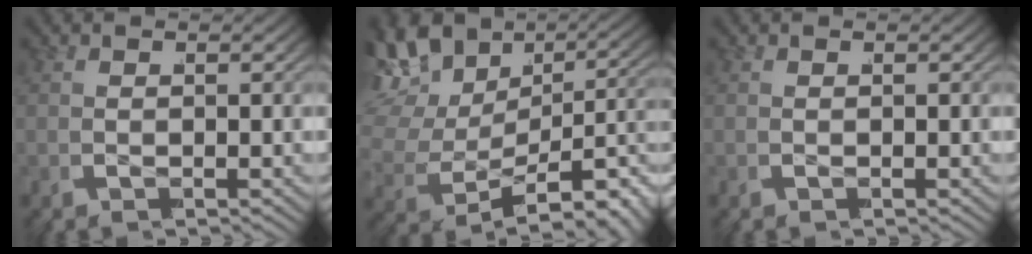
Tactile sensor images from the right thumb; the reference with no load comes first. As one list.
[{"total": 11.4, "force": [-0.6, 8.6, 7.3], "torque": [-0.147, -0.004, -0.012]}, {"total": 0.0}]